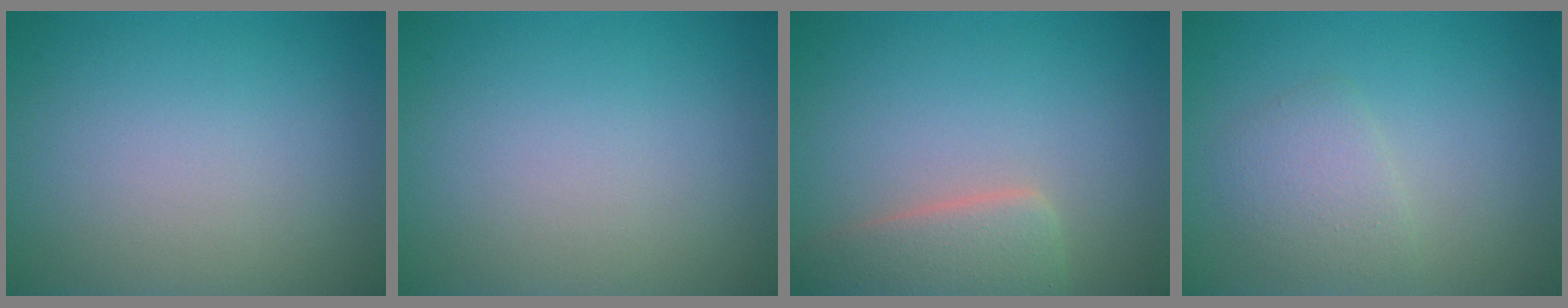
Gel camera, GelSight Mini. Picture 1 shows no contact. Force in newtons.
{"total": 0.0}
{"total": 4.1, "press": 4.1, "slide": 0.1}
{"total": 2.2, "press": 2.2, "slide": 0.0}